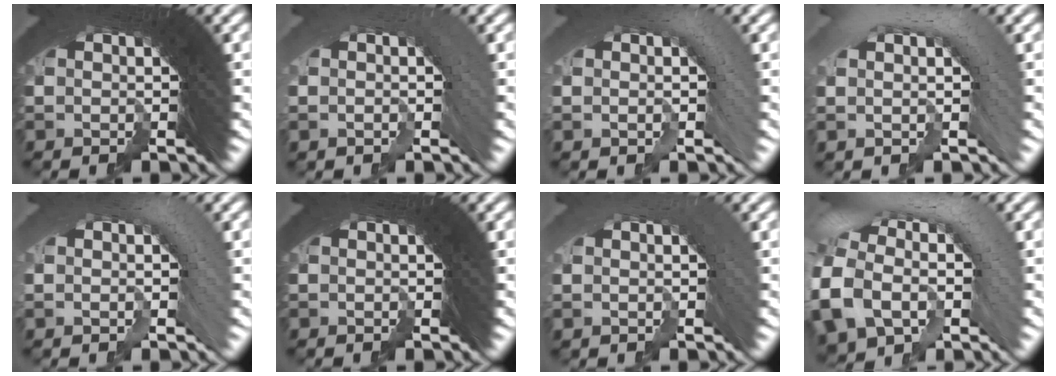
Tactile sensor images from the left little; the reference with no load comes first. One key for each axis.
{"total": 1.2, "fx": -0.6, "fy": -0.2, "fz": 1.0, "tx": 0.005, "ty": 0.014, "tz": -0.011}
{"total": 2.0, "fx": 0.0, "fy": 0.3, "fz": 2.0, "tx": -0.007, "ty": 0.020, "tz": -0.005}
{"total": 3.1, "fx": 0.9, "fy": 0.5, "fz": 2.9, "tx": -0.025, "ty": 0.029, "tz": 0.010}
{"total": 1.7, "fx": -0.1, "fy": 0.1, "fz": 1.7, "tx": -0.003, "ty": 0.019, "tz": -0.008}
{"total": 0.0}
{"total": 1.2, "fx": 0.1, "fy": -0.1, "fz": 1.2, "tx": 0.007, "ty": 0.019, "tz": 0.002}
{"total": 5.9, "fx": -0.6, "fy": 3.8, "fz": 4.6, "tx": -0.086, "ty": 0.003, "tz": -0.007}